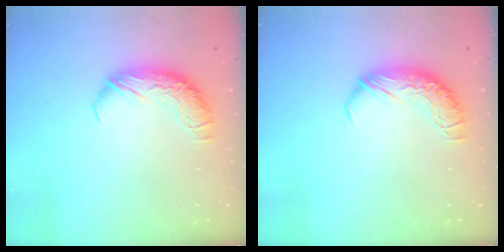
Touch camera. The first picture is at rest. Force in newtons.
{"total": 0.0}